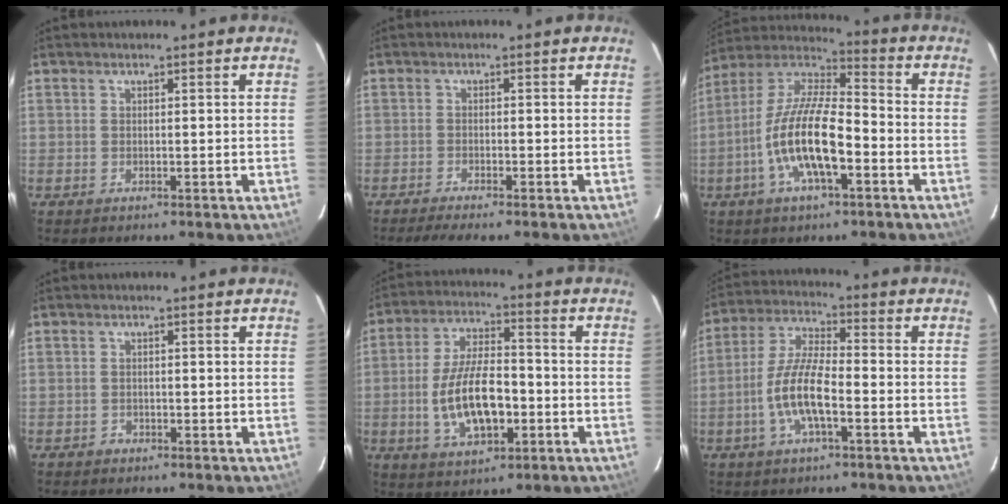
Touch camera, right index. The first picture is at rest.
{"total": 4.3, "force": [-3.8, -0.5, 2.1], "torque": [-0.049, -0.009, -0.061]}
{"total": 15.4, "force": [-5.3, 4.9, 13.6], "torque": [-0.271, -0.003, -0.103]}
{"total": 1.0, "force": [-0.7, 0.7, -0.1], "torque": [0.002, 0.006, -0.010]}
{"total": 13.1, "force": [-3.1, 5.9, 11.3], "torque": [-0.224, 0.004, -0.045]}
{"total": 9.9, "force": [-3.5, 2.7, 8.8], "torque": [-0.185, 0.005, -0.068]}